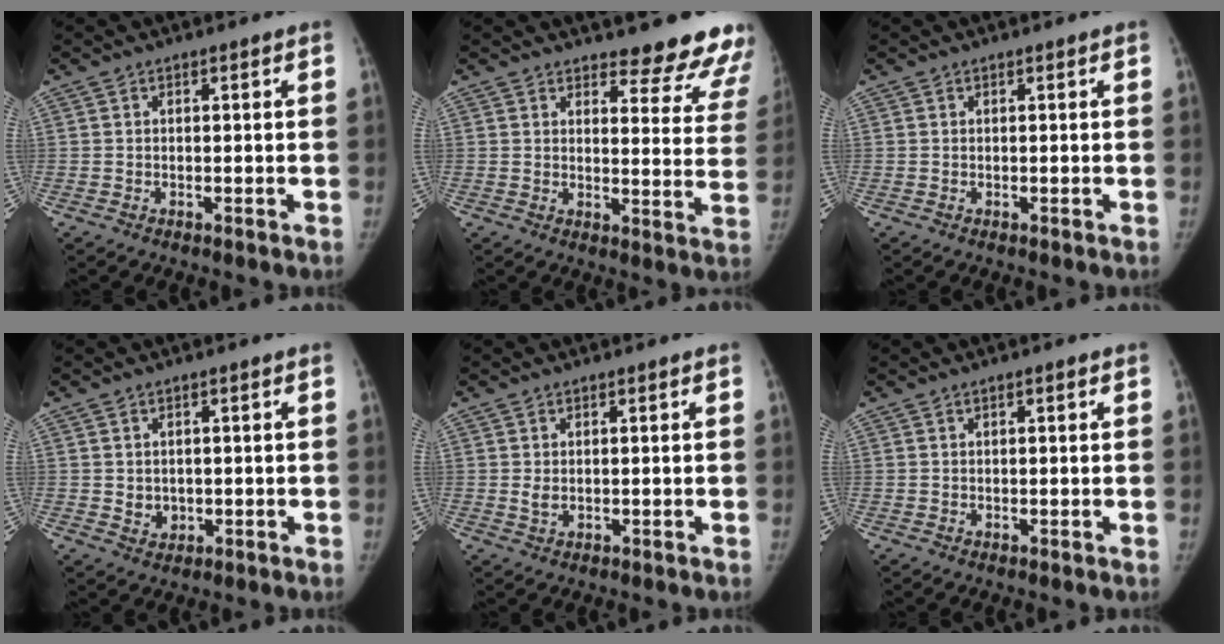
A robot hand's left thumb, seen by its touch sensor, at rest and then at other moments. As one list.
[{"total": 15.0, "force": [13.7, 4.1, 4.6], "torque": [0.001, -0.113, 0.143]}, {"total": 0.0}, {"total": 2.7, "force": [0.0, 2.4, 1.3], "torque": [-0.010, -0.001, 0.008]}, {"total": 1.6, "force": [0.2, 1.0, 1.1], "torque": [-0.017, -0.004, 0.007]}, {"total": 1.1, "force": [0.4, 0.3, 1.0], "torque": [-0.015, 0.003, 0.006]}]